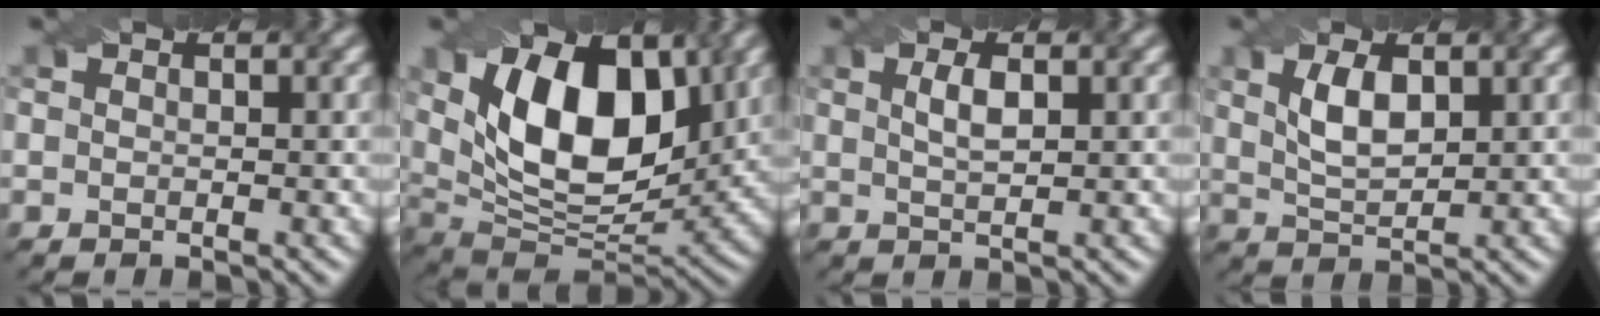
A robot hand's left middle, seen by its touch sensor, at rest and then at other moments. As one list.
[{"total": 12.3, "force": [3.2, 6.8, 9.7], "torque": [-0.151, 0.005, 0.054]}, {"total": 1.8, "force": [0.3, 0.5, 1.7], "torque": [-0.034, 0.008, 0.010]}, {"total": 3.4, "force": [0.9, 1.5, 2.9], "torque": [-0.069, 0.006, 0.023]}]